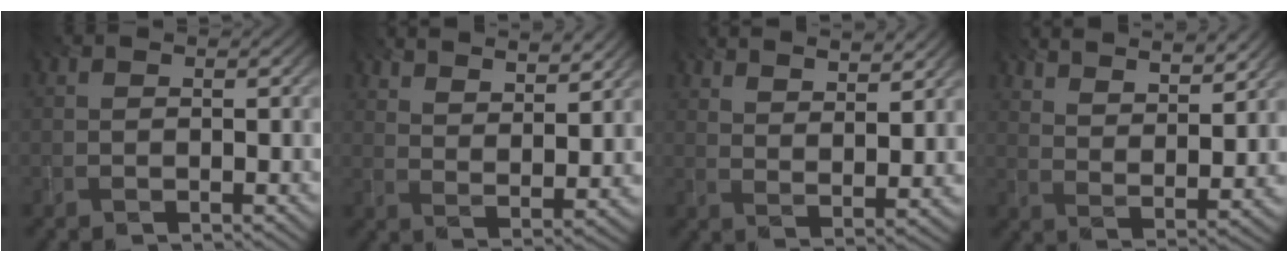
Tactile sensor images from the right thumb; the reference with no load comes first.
{"total": 9.2, "force": [7.4, 2.2, 5.1], "torque": [-0.082, -0.021, 0.111]}
{"total": 8.0, "force": [6.4, 1.7, 4.5], "torque": [-0.069, -0.017, 0.100]}
{"total": 10.2, "force": [8.1, 2.6, 5.6], "torque": [-0.098, -0.020, 0.120]}